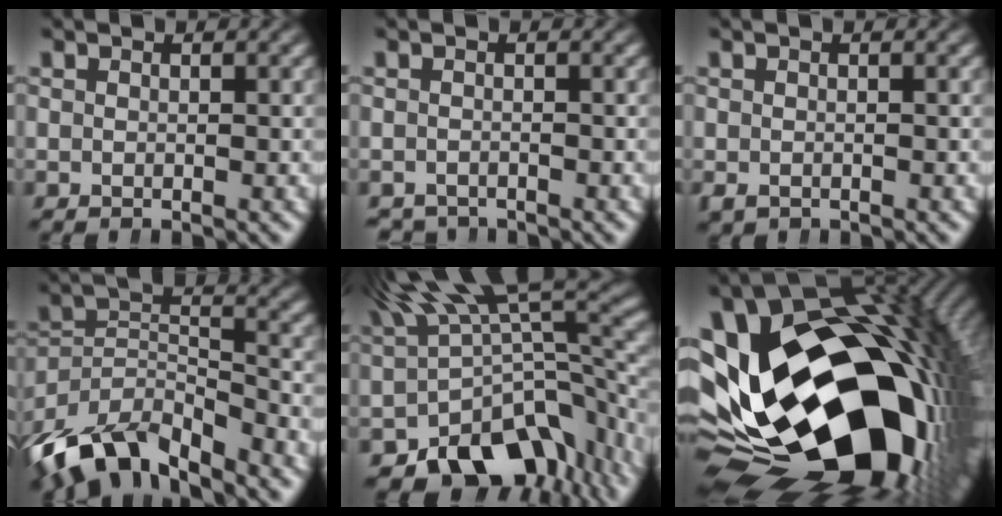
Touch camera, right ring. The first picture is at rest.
{"total": 2.4, "force": [-2.3, 0.2, -0.3], "torque": [0.001, -0.019, -0.032]}
{"total": 0.8, "force": [-0.6, 0.5, 0.3], "torque": [-0.009, -0.008, -0.006]}
{"total": 9.9, "force": [-5.8, 5.8, 5.6], "torque": [-0.123, -0.053, -0.075]}
{"total": 12.5, "force": [-3.8, 6.9, 9.7], "torque": [-0.126, -0.038, -0.038]}
{"total": 35.6, "force": [-4.7, 23.1, 26.6], "torque": [-0.453, -0.097, -0.041]}